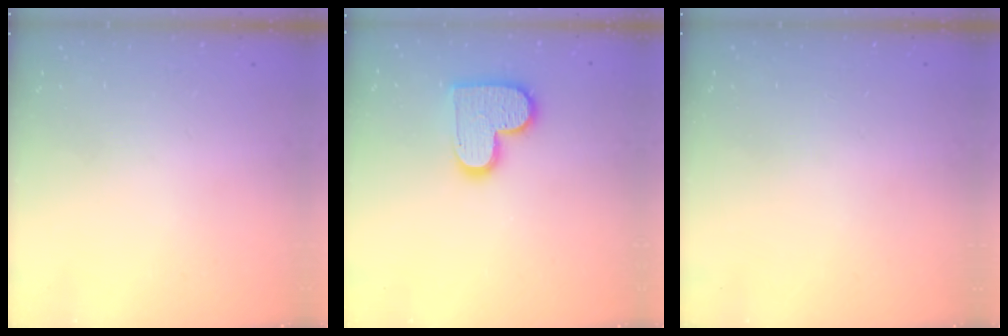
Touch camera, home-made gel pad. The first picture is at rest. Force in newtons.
{"total": 13.0, "press": 13.0, "slide": 1.0}
{"total": 0.7, "press": 0.7, "slide": 0.1}